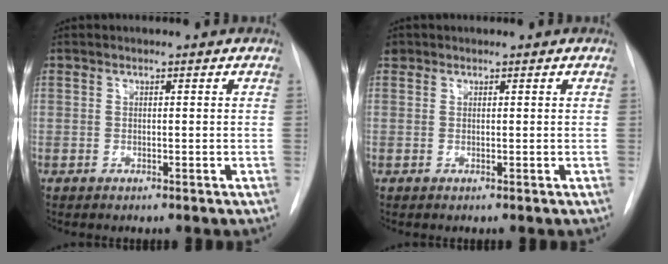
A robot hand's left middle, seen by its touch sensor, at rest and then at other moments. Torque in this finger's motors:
{"motor_torque": [0.25, -0.26, -0.03, 0.00]}